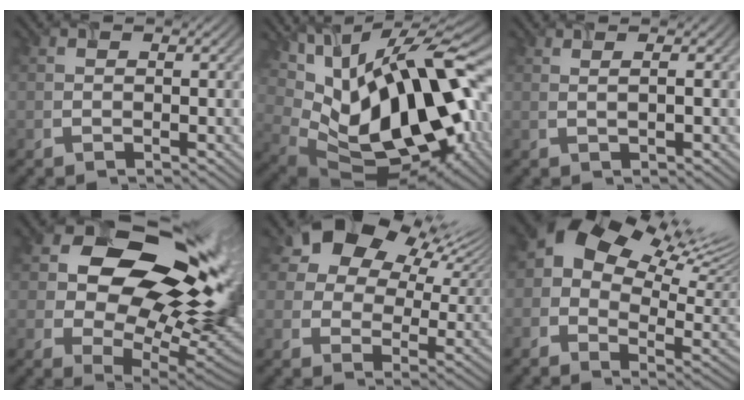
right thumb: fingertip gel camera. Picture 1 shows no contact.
{"total": 19.6, "force": [4.1, 10.2, 16.2], "torque": [-0.292, -0.005, 0.096]}
{"total": 1.5, "force": [0.6, 0.3, 1.3], "torque": [-0.009, -0.003, 0.003]}
{"total": 20.6, "force": [5.2, 14.2, 14.0], "torque": [-0.206, 0.016, 0.111]}
{"total": 14.6, "force": [8.8, 9.3, 7.1], "torque": [-0.144, 0.026, 0.154]}
{"total": 13.8, "force": [6.5, 8.4, 8.8], "torque": [-0.179, 0.005, 0.126]}